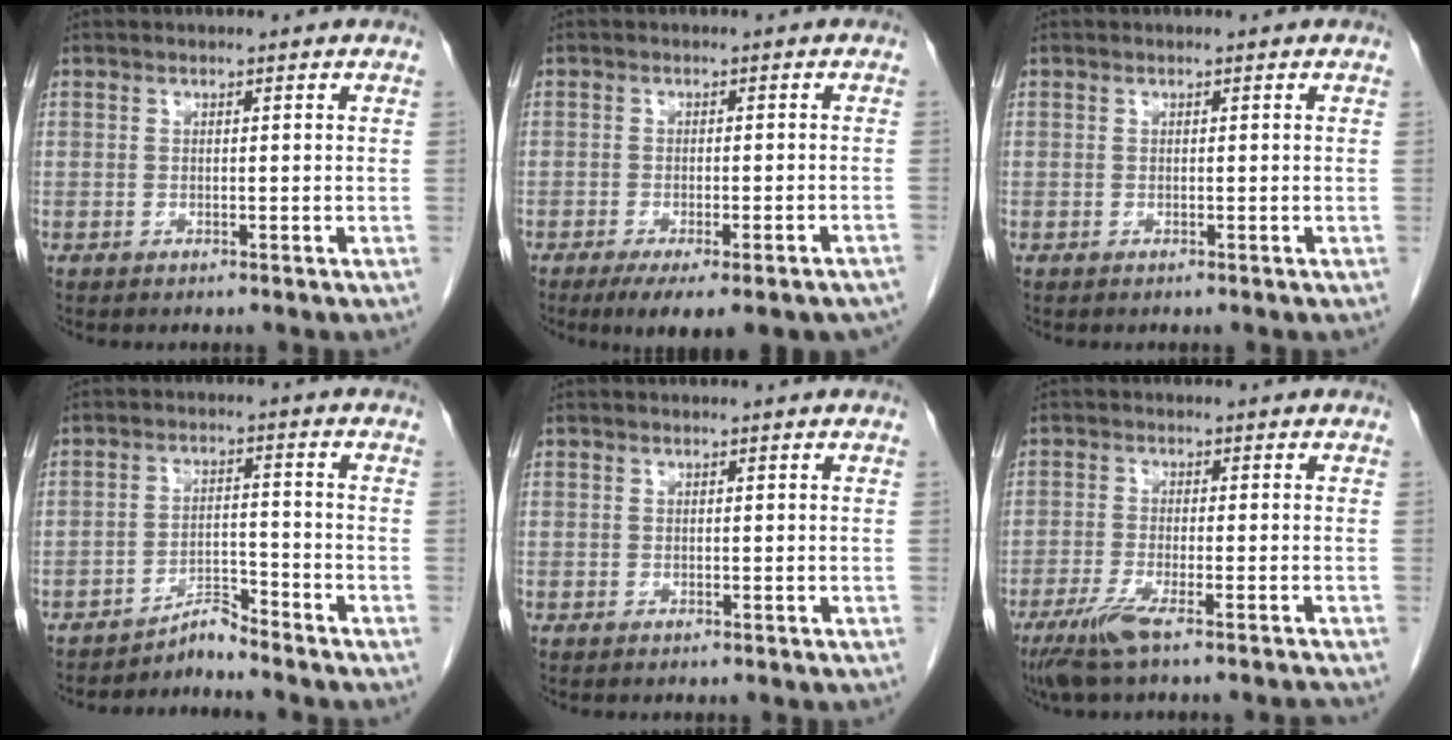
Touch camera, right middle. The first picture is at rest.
{"total": 11.4, "force": [-8.8, 2.3, 6.8], "torque": [-0.067, -0.005, -0.112]}
{"total": 0.0}
{"total": 3.4, "force": [-3.4, -0.3, 0.0], "torque": [0.005, -0.009, -0.059]}
{"total": 0.0}
{"total": 7.3, "force": [-5.6, -0.3, 4.7], "torque": [-0.078, -0.021, -0.097]}